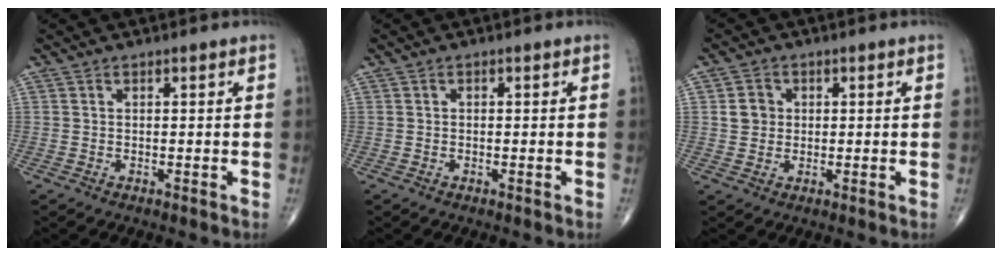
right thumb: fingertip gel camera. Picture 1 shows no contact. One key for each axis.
{"total": 0.0}
{"total": 3.7, "fx": 0.6, "fy": 3.3, "fz": 1.5, "tx": -0.010, "ty": 0.002, "tz": 0.008}